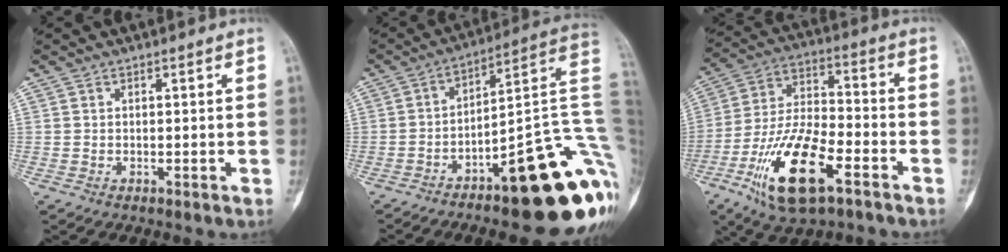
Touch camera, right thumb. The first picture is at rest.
{"total": 25.9, "force": [-9.5, 7.5, 22.9], "torque": [-0.211, 0.074, -0.125]}
{"total": 18.2, "force": [-8.9, 7.3, 14.1], "torque": [-0.265, 0.046, -0.157]}